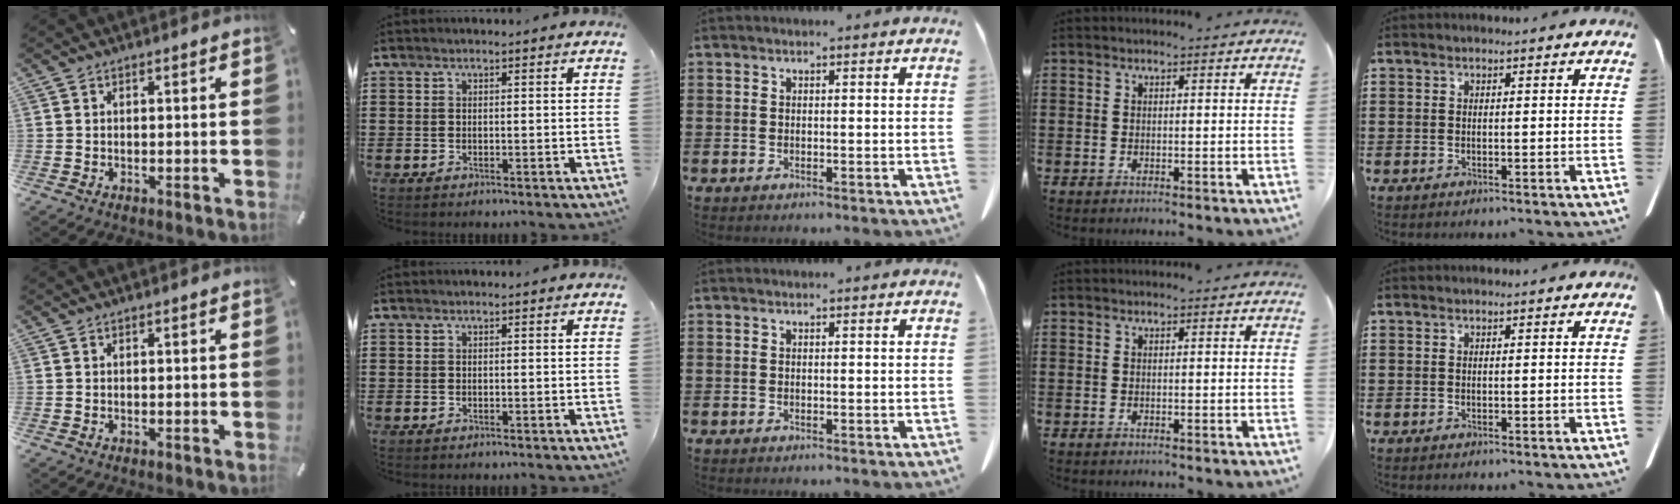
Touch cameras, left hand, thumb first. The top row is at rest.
{}